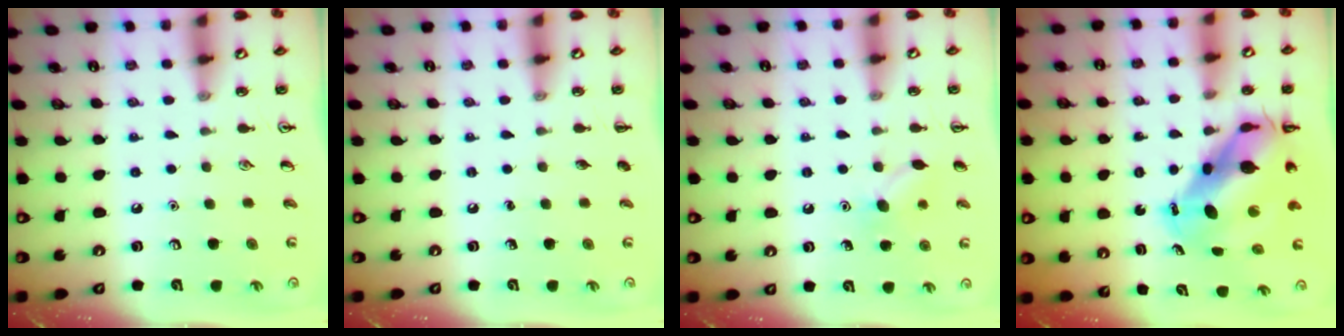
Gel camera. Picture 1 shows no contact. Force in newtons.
{"total": 0.0}
{"total": 7.5, "press": 7.3, "slide": 1.7}
{"total": 11.2, "press": 10.8, "slide": 3.0}